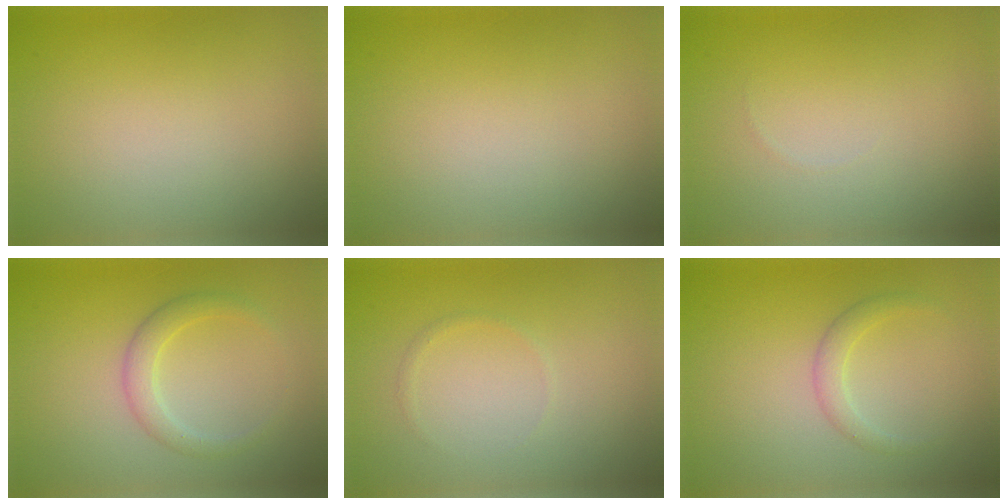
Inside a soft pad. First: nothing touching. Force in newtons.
{"total": 0.0}
{"total": 0.0}
{"total": 2.2, "press": 2.2, "slide": 0.0}
{"total": 0.5, "press": 0.5, "slide": 0.0}
{"total": 1.5, "press": 1.5, "slide": 0.1}